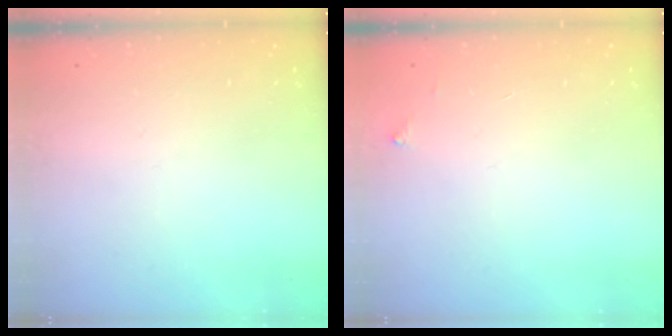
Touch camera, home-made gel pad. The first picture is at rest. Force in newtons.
{"total": 2.5, "press": 2.5, "slide": 0.4}